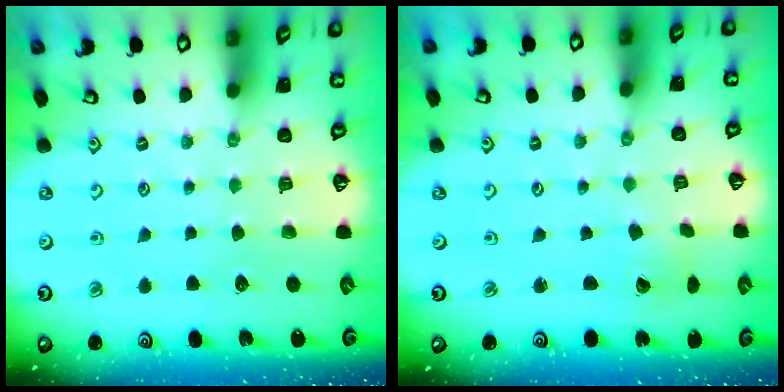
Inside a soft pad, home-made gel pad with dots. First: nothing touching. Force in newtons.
{"total": 2.6, "press": 2.6, "slide": 0.3}